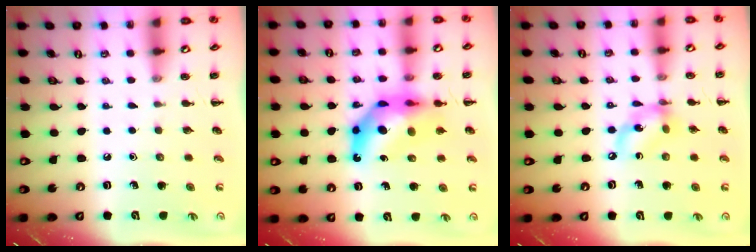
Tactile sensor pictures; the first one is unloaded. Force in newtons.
{"total": 13.5, "press": 12.9, "slide": 3.9}
{"total": 10.2, "press": 10.0, "slide": 2.0}